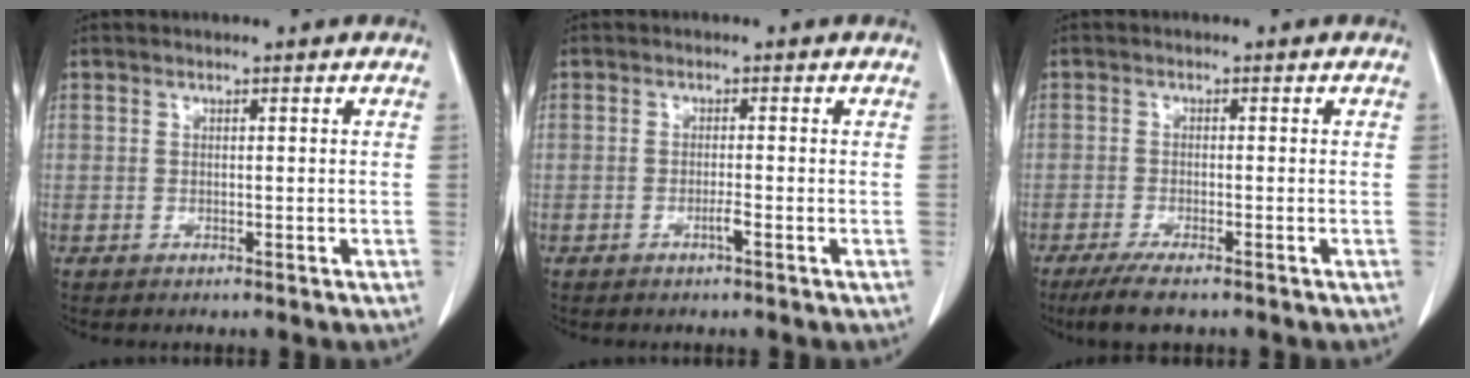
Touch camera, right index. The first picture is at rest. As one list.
[{"total": 1.3, "force": [-0.7, -0.1, 1.1], "torque": [-0.022, 0.000, -0.013]}, {"total": 5.4, "force": [-4.0, 0.7, 3.6], "torque": [-0.064, -0.014, -0.065]}]